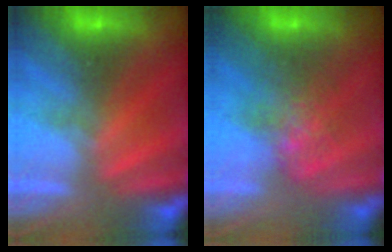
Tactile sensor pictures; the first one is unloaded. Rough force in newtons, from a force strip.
{"total": 4.6}